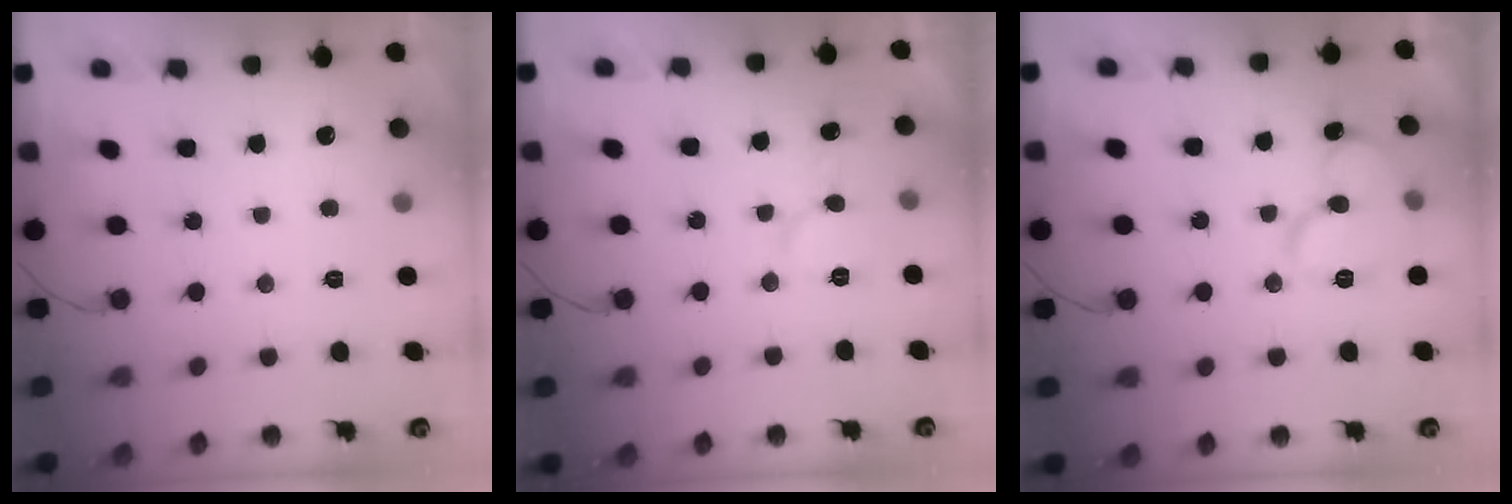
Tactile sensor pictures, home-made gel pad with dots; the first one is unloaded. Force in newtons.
{"total": 6.4, "press": 6.4, "slide": 0.6}
{"total": 10.3, "press": 10.2, "slide": 1.3}